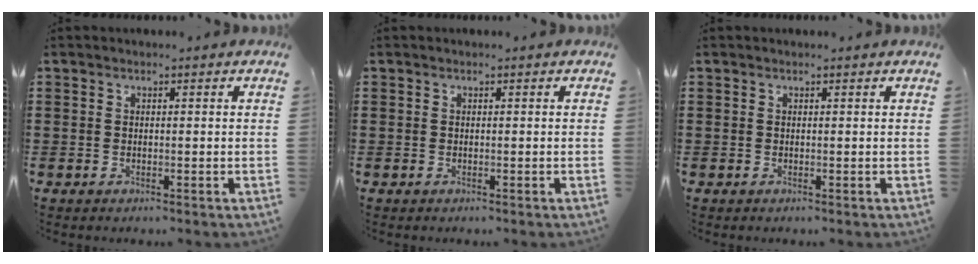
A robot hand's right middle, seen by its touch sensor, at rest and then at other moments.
{"total": 0.0}
{"total": 0.0}